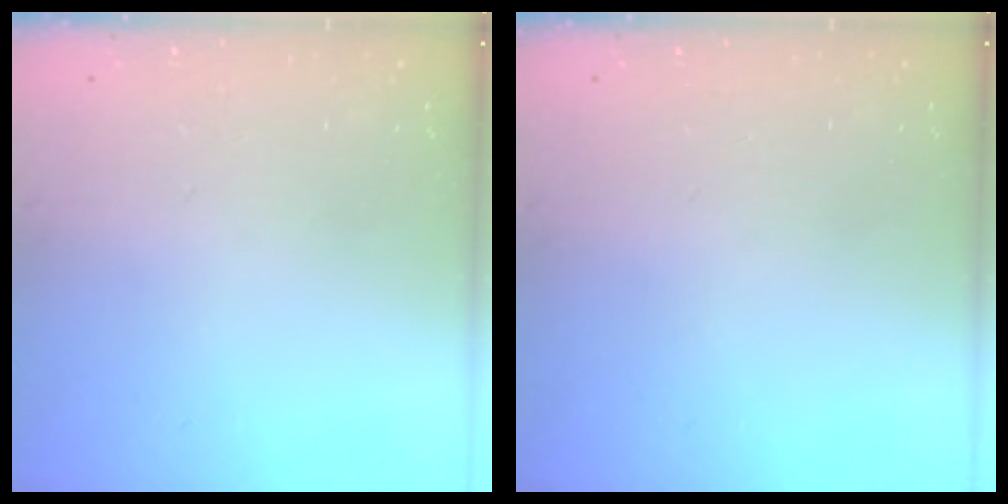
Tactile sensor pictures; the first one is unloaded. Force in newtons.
{"total": 0.0}